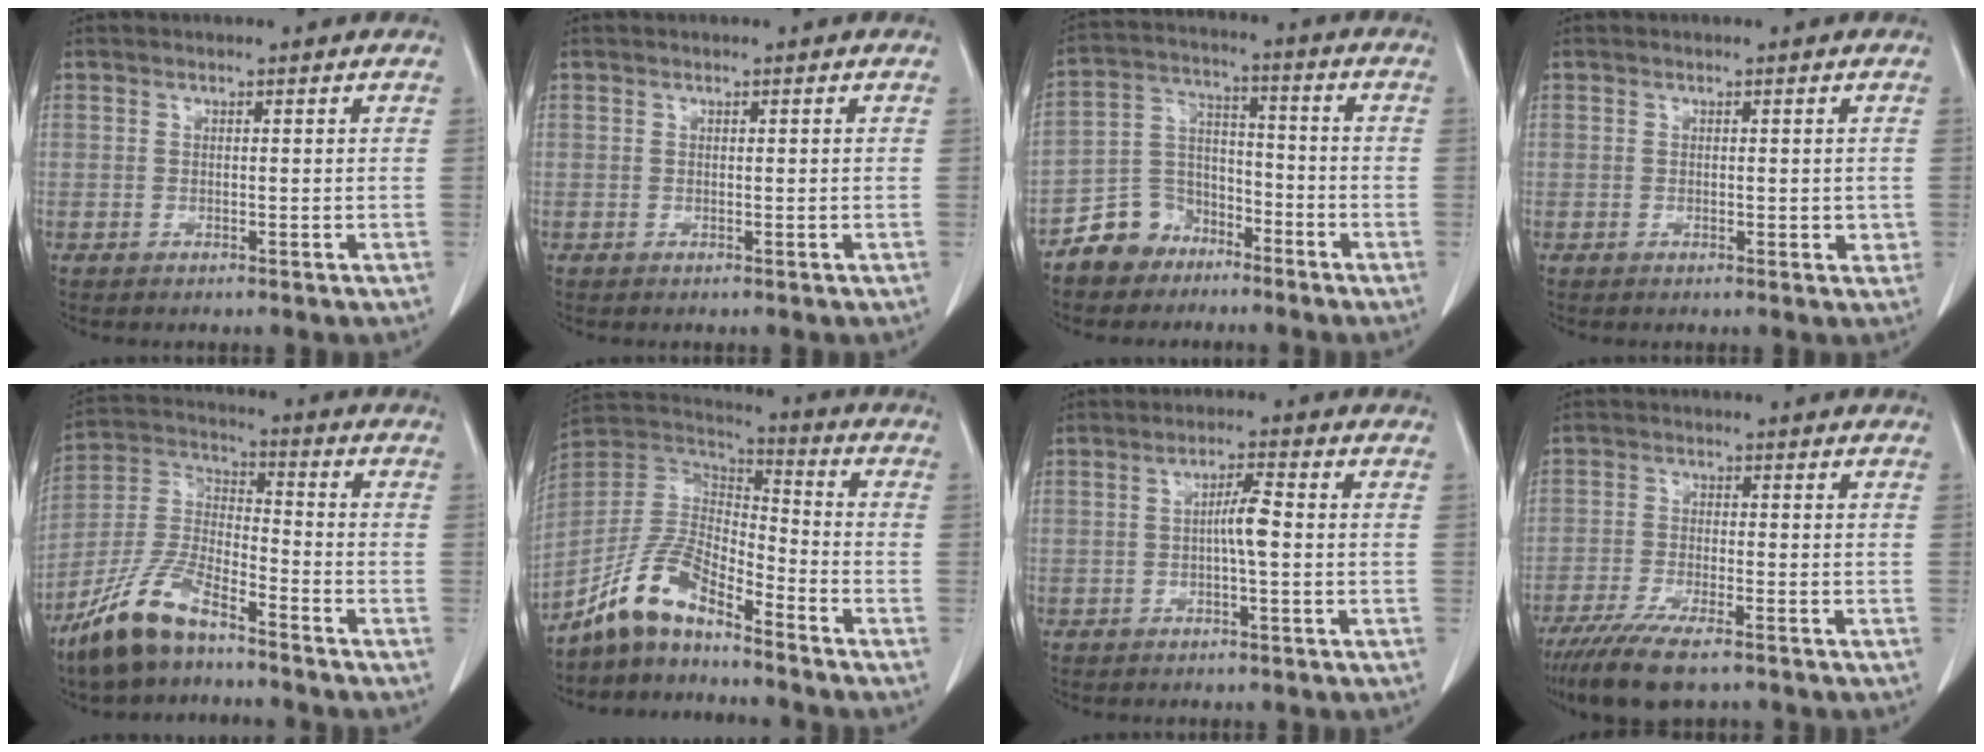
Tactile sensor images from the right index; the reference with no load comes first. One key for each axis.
{"total": 0.0}
{"total": 8.3, "fx": -6.0, "fy": 5.6, "fz": 1.2, "tx": -0.026, "ty": 0.023, "tz": -0.112}
{"total": 1.8, "fx": 0.0, "fy": 1.0, "fz": 1.6, "tx": -0.015, "ty": -0.001, "tz": 0.002}
{"total": 12.4, "fx": -9.2, "fy": 3.3, "fz": 7.6, "tx": -0.172, "ty": -0.003, "tz": -0.180}
{"total": 11.1, "fx": -8.8, "fy": 2.7, "fz": 6.1, "tx": -0.137, "ty": 0.023, "tz": -0.170}
{"total": 3.7, "fx": -0.3, "fy": 0.2, "fz": 3.7, "tx": -0.065, "ty": 0.005, "tz": -0.005}
{"total": 9.4, "fx": -7.2, "fy": 1.4, "fz": 5.8, "tx": -0.097, "ty": -0.022, "tz": -0.116}